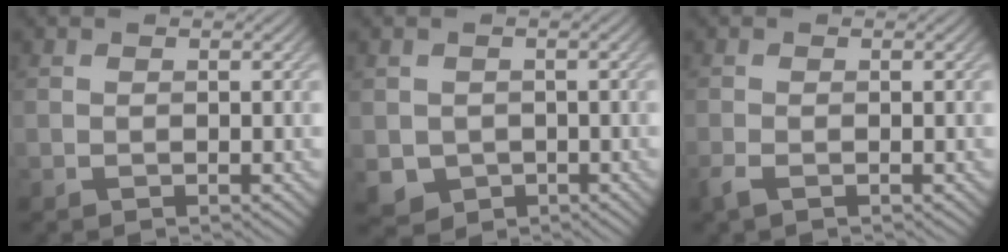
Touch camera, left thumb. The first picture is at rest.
{"total": 3.3, "force": [-0.7, 3.1, 0.9], "torque": [-0.036, -0.021, -0.014]}
{"total": 1.5, "force": [-0.9, 0.4, 1.1], "torque": [-0.030, -0.005, -0.021]}